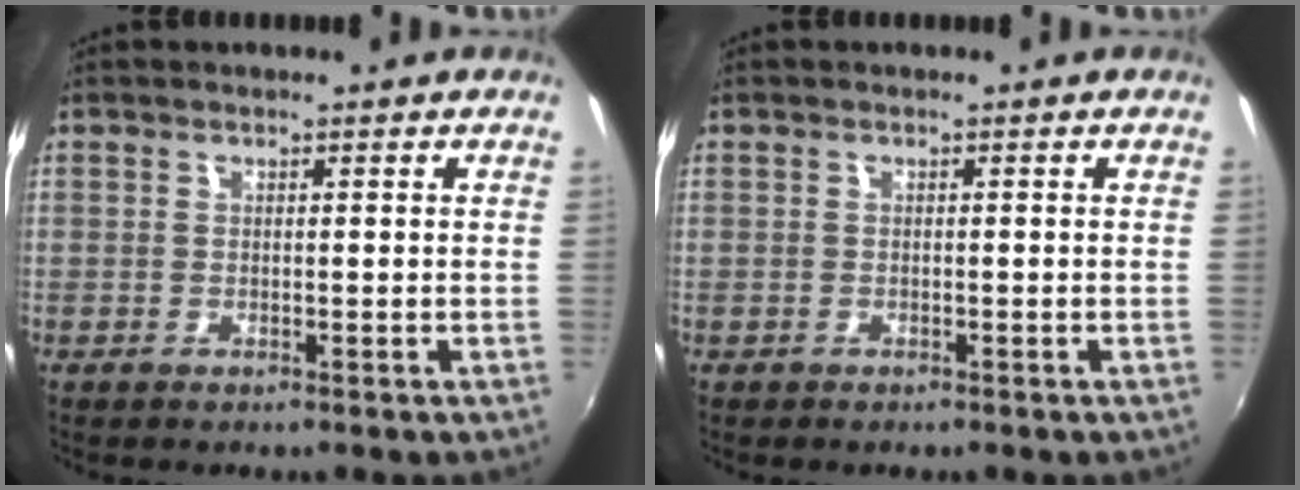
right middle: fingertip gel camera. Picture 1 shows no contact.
{"total": 0.6, "force": [-0.5, 0.4, 0.1], "torque": [-0.005, -0.003, -0.007]}